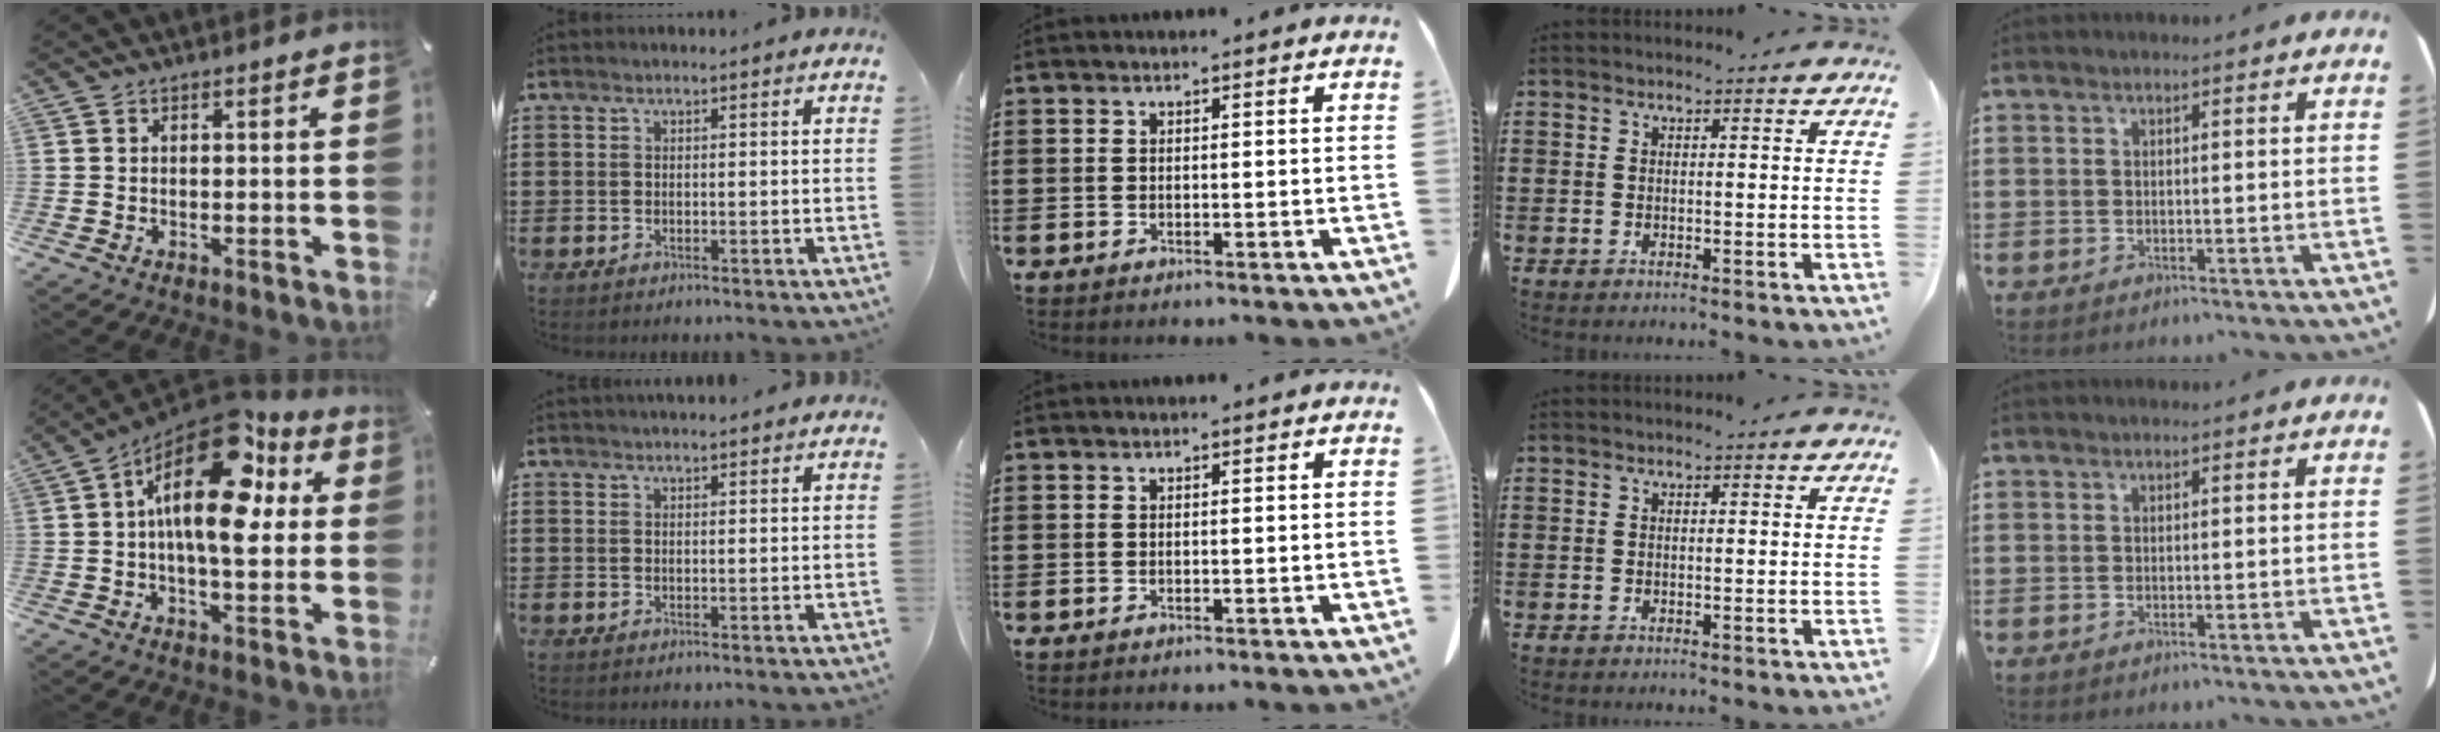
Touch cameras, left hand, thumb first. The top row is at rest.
{"thumb": {"total": 21.6, "force": [6.8, 10.8, 17.4], "torque": [-0.297, -0.050, 0.105]}, "index": {"total": 1.7, "force": [1.6, 0.1, 0.2], "torque": [-0.008, 0.001, 0.032]}}